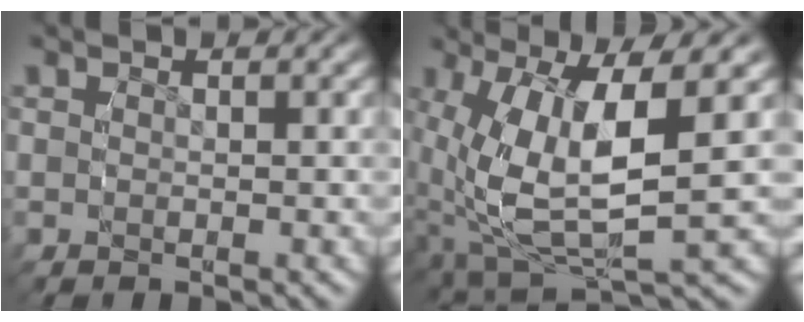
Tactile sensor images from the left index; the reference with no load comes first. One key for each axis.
{"total": 11.1, "fx": -1.4, "fy": 6.7, "fz": 8.7, "tx": -0.189, "ty": -0.036, "tz": -0.008}